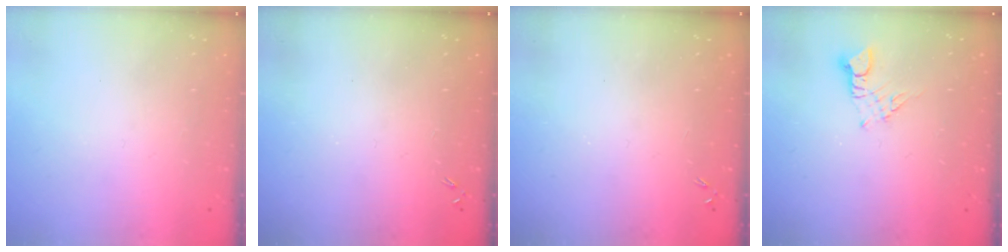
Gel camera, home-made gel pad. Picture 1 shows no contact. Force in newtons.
{"total": 0.0}
{"total": 0.0}
{"total": 2.5, "press": 2.5, "slide": 0.3}